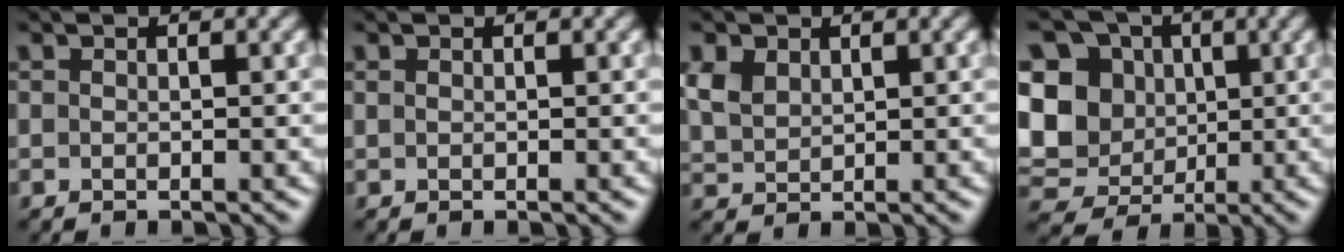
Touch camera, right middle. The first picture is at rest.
{"total": 0.0}
{"total": 3.0, "force": [1.5, 2.0, 1.7], "torque": [-0.048, 0.003, 0.031]}
{"total": 10.9, "force": [1.2, 9.4, 5.4], "torque": [-0.123, 0.012, -0.004]}